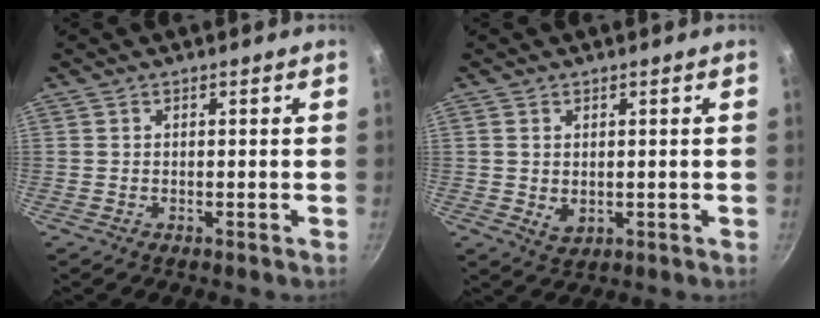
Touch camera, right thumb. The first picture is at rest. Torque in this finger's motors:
{"motor_torque": [-0.67, 0.59, -0.35, 0.35, -0.01]}